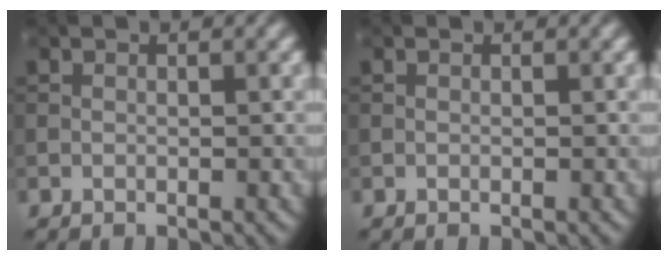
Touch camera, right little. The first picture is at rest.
{"total": 0.0}